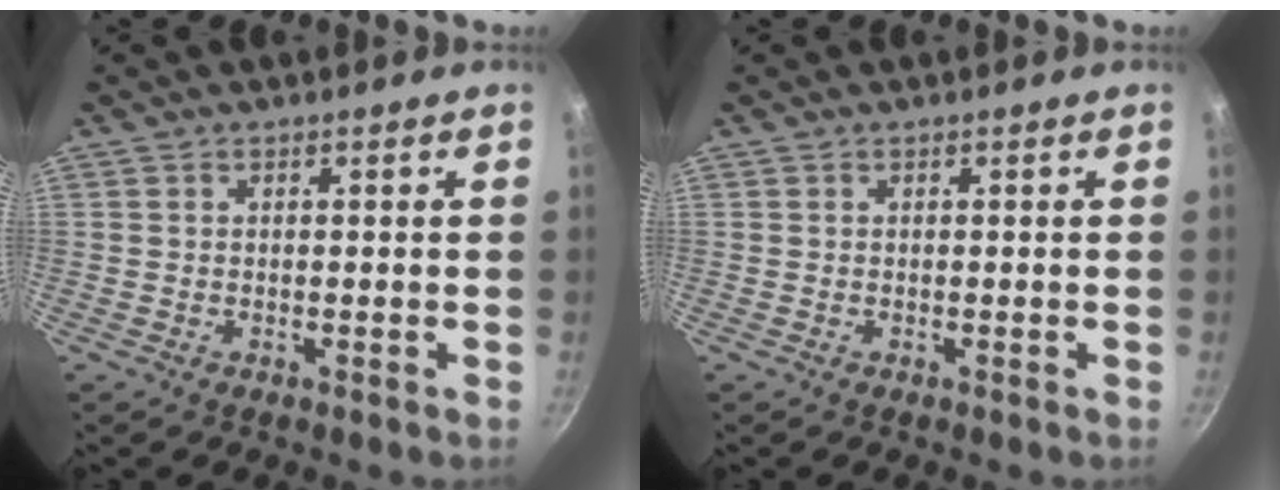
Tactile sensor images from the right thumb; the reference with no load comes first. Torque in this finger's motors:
{"motor_torque": [-0.11, -0.16, 0.17, -0.12, 0.02]}